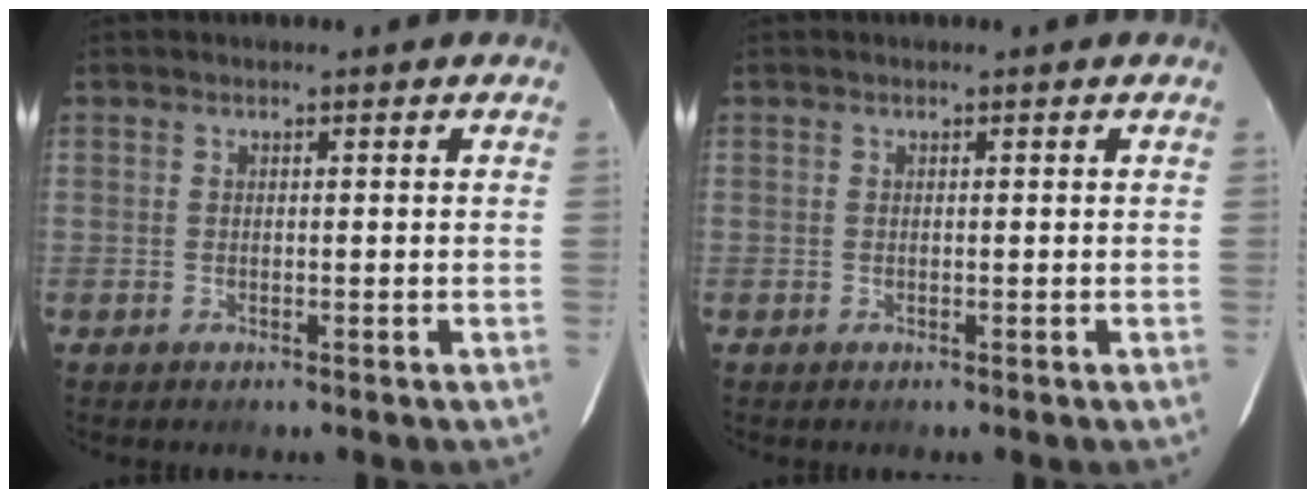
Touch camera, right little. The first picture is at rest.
{"total": 0.0}